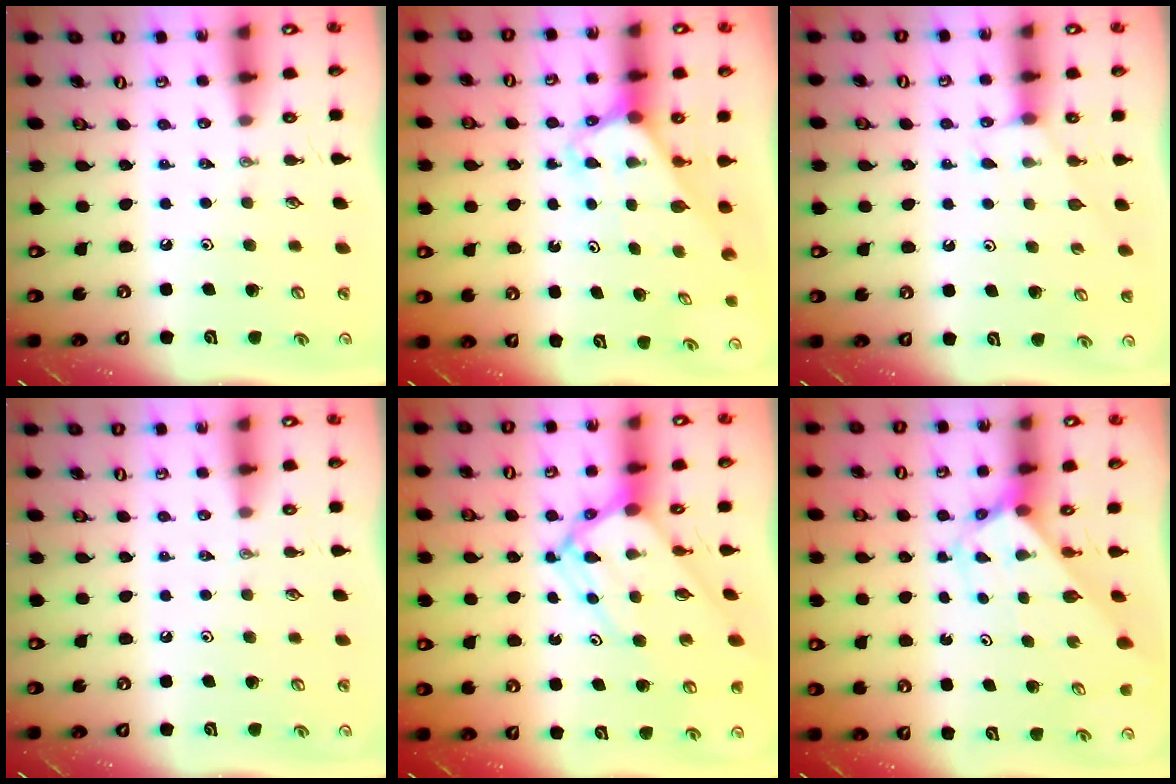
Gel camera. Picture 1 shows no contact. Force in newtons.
{"total": 2.7, "press": 2.7, "slide": 0.2}
{"total": 4.3, "press": 4.3, "slide": 0.4}
{"total": 0.0}
{"total": 10.4, "press": 10.4, "slide": 1.1}
{"total": 2.9, "press": 2.9, "slide": 0.2}